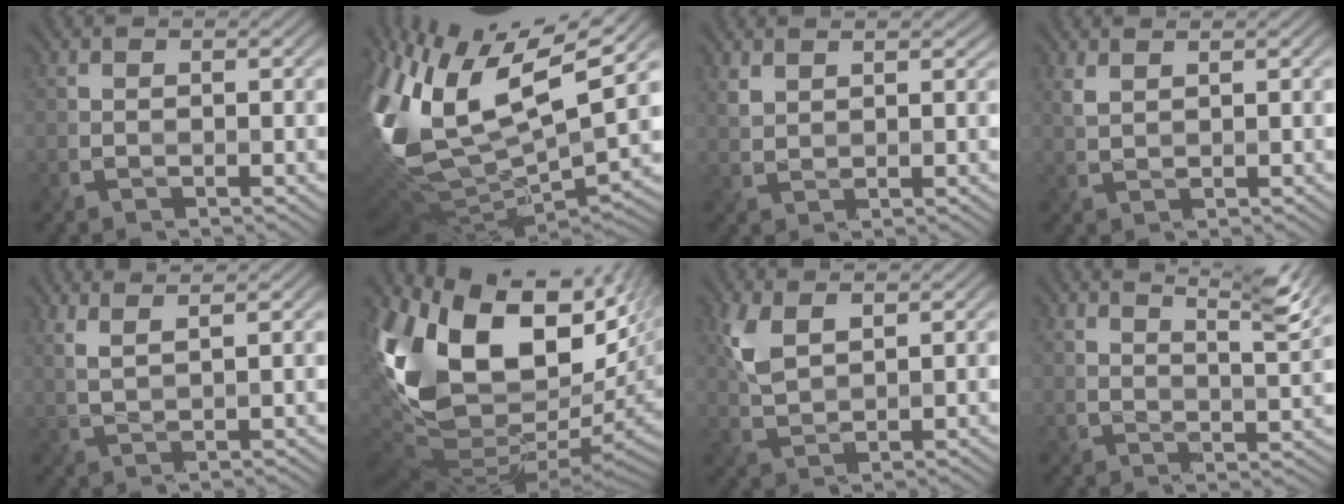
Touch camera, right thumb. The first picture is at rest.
{"total": 17.0, "force": [2.8, 8.3, 14.6], "torque": [-0.332, -0.009, 0.058]}
{"total": 2.5, "force": [2.0, 1.2, 0.9], "torque": [-0.032, -0.001, 0.048]}
{"total": 1.6, "force": [1.3, 0.5, 0.8], "torque": [-0.028, 0.002, 0.033]}
{"total": 4.1, "force": [3.0, 0.9, 2.7], "torque": [-0.038, 0.005, 0.050]}
{"total": 19.1, "force": [3.7, 11.8, 14.6], "torque": [-0.305, -0.026, 0.093]}
{"total": 4.7, "force": [2.3, 2.3, 3.3], "torque": [-0.095, 0.000, 0.051]}
{"total": 7.6, "force": [5.7, 1.4, 4.7], "torque": [-0.082, -0.003, 0.092]}